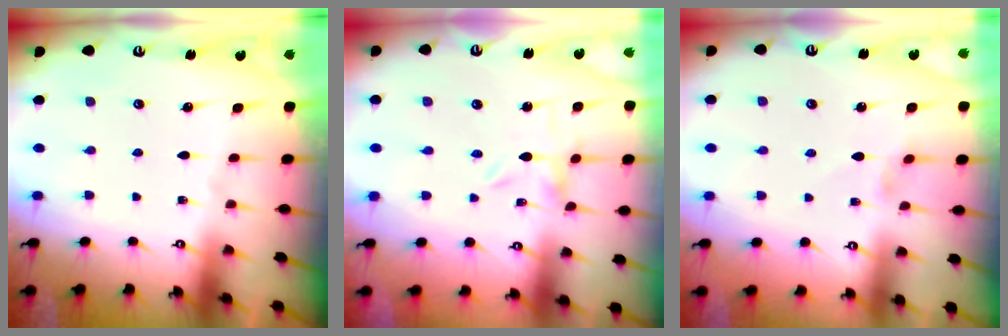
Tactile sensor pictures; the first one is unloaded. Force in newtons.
{"total": 0.0}
{"total": 1.3, "press": 1.2, "slide": 0.4}